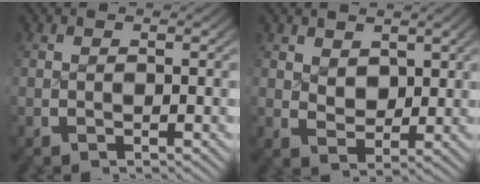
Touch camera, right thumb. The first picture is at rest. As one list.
[{"total": 2.3, "force": [1.4, 1.4, 1.1], "torque": [-0.018, -0.015, 0.036]}]